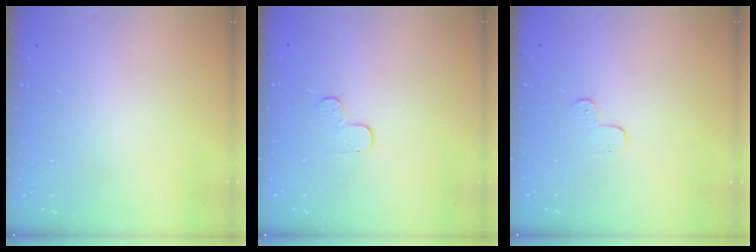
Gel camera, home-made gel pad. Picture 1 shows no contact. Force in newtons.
{"total": 4.7, "press": 4.6, "slide": 0.5}
{"total": 3.9, "press": 3.9, "slide": 0.4}